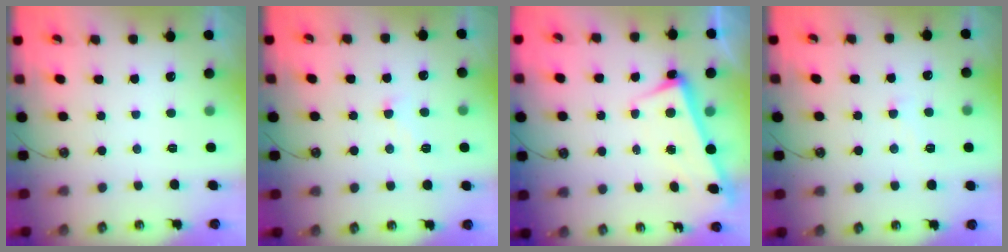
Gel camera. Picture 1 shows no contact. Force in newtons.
{"total": 1.2, "press": 1.0, "slide": 0.7}
{"total": 2.7, "press": 2.6, "slide": 0.8}
{"total": 3.5, "press": 3.5, "slide": 0.3}